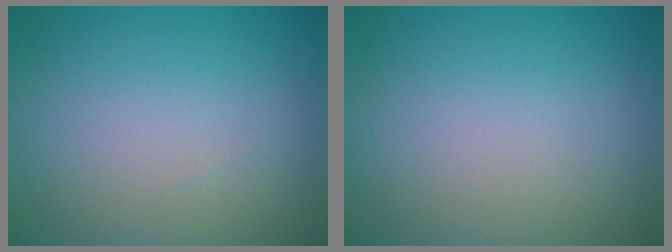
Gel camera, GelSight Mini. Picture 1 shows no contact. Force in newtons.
{"total": 0.0}